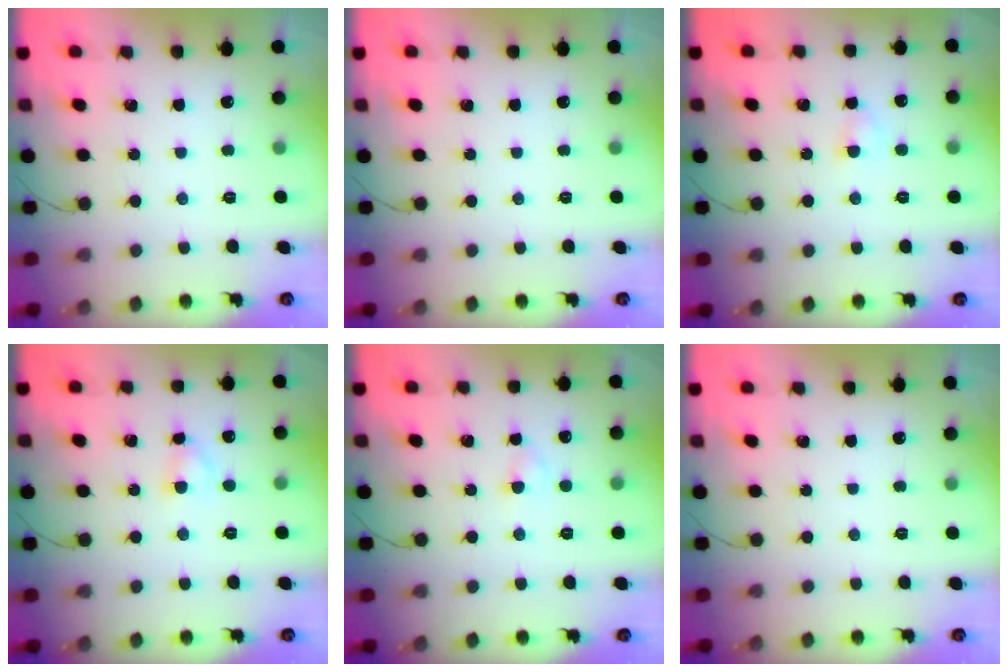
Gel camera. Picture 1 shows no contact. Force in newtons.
{"total": 0.0}
{"total": 2.8, "press": 2.6, "slide": 1.1}
{"total": 2.9, "press": 2.7, "slide": 1.2}
{"total": 2.2, "press": 2.0, "slide": 0.8}
{"total": 0.0}